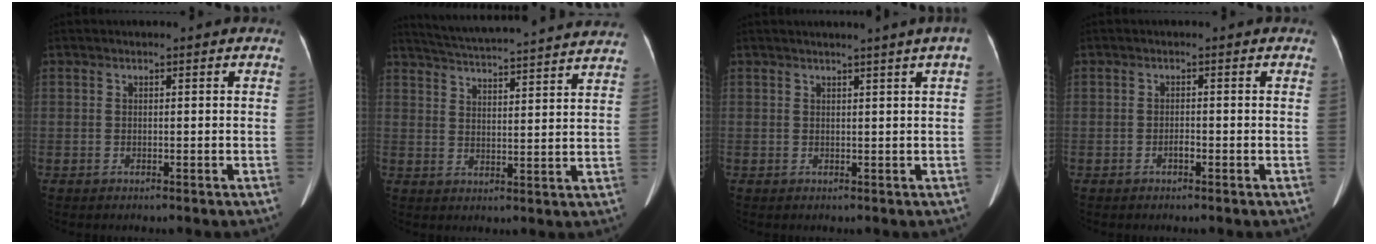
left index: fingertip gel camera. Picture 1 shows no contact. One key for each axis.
{"total": 24.0, "fx": 22.5, "fy": 0.7, "fz": 8.4, "tx": -0.141, "ty": -0.012, "tz": 0.290}
{"total": 3.1, "fx": 2.3, "fy": -0.6, "fz": 2.0, "tx": -0.026, "ty": 0.009, "tz": 0.029}
{"total": 1.0, "fx": -0.7, "fy": 0.3, "fz": 0.5, "tx": -0.012, "ty": -0.001, "tz": -0.014}